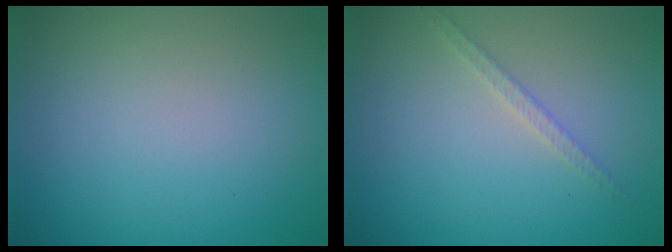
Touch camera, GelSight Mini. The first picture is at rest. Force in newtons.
{"total": 1.3, "press": 1.3, "slide": 0.2}